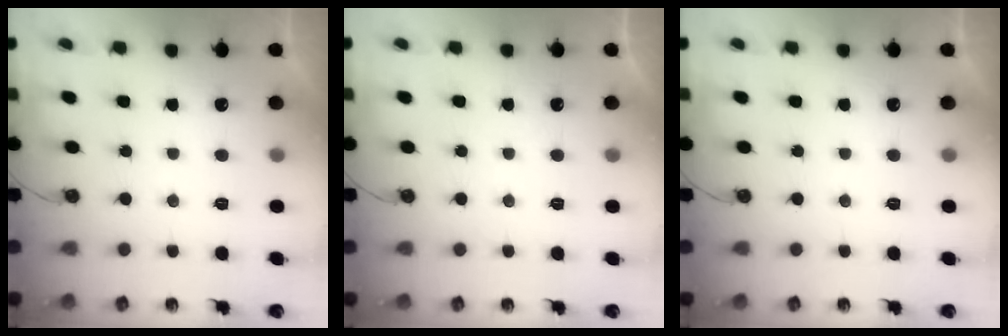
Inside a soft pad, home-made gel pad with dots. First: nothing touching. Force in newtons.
{"total": 0.0}
{"total": 0.0}